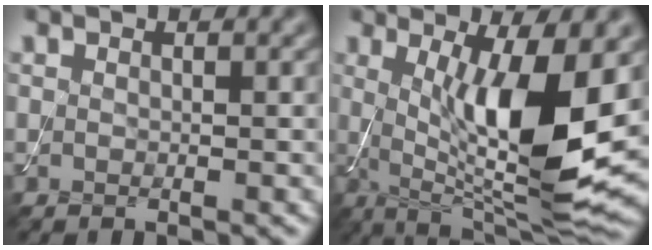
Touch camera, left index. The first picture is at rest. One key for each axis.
{"total": 11.6, "fx": 0.7, "fy": 3.1, "fz": 11.1, "tx": -0.176, "ty": -0.017, "tz": 0.020}